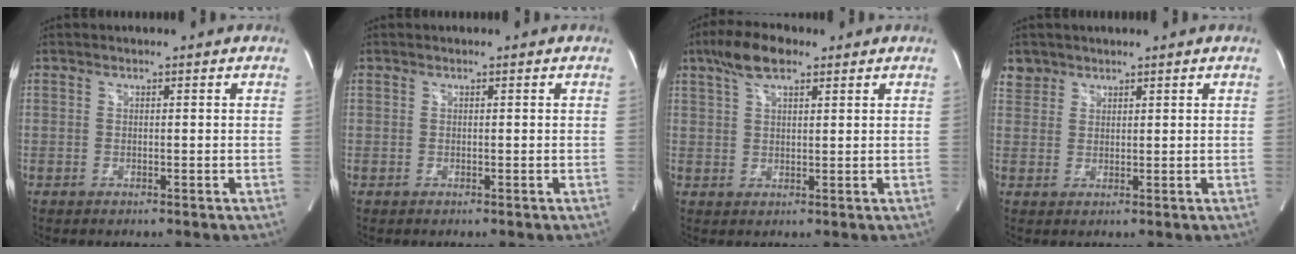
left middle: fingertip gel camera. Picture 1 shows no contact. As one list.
[{"total": 0.0}, {"total": 6.5, "force": [4.2, 2.3, 4.4], "torque": [-0.090, 0.020, 0.077]}, {"total": 2.8, "force": [2.1, 1.8, -0.2], "torque": [0.010, 0.007, 0.039]}]